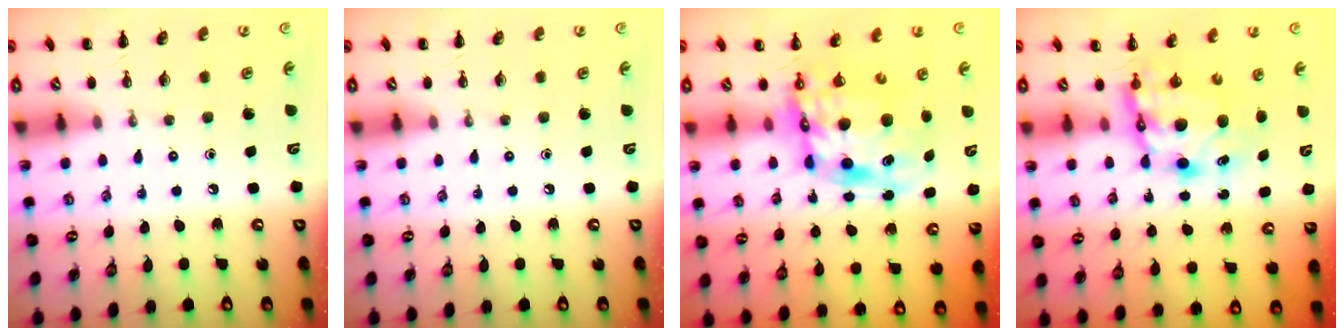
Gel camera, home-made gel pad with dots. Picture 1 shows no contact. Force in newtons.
{"total": 0.0}
{"total": 12.6, "press": 12.2, "slide": 3.4}
{"total": 6.9, "press": 6.6, "slide": 2.1}